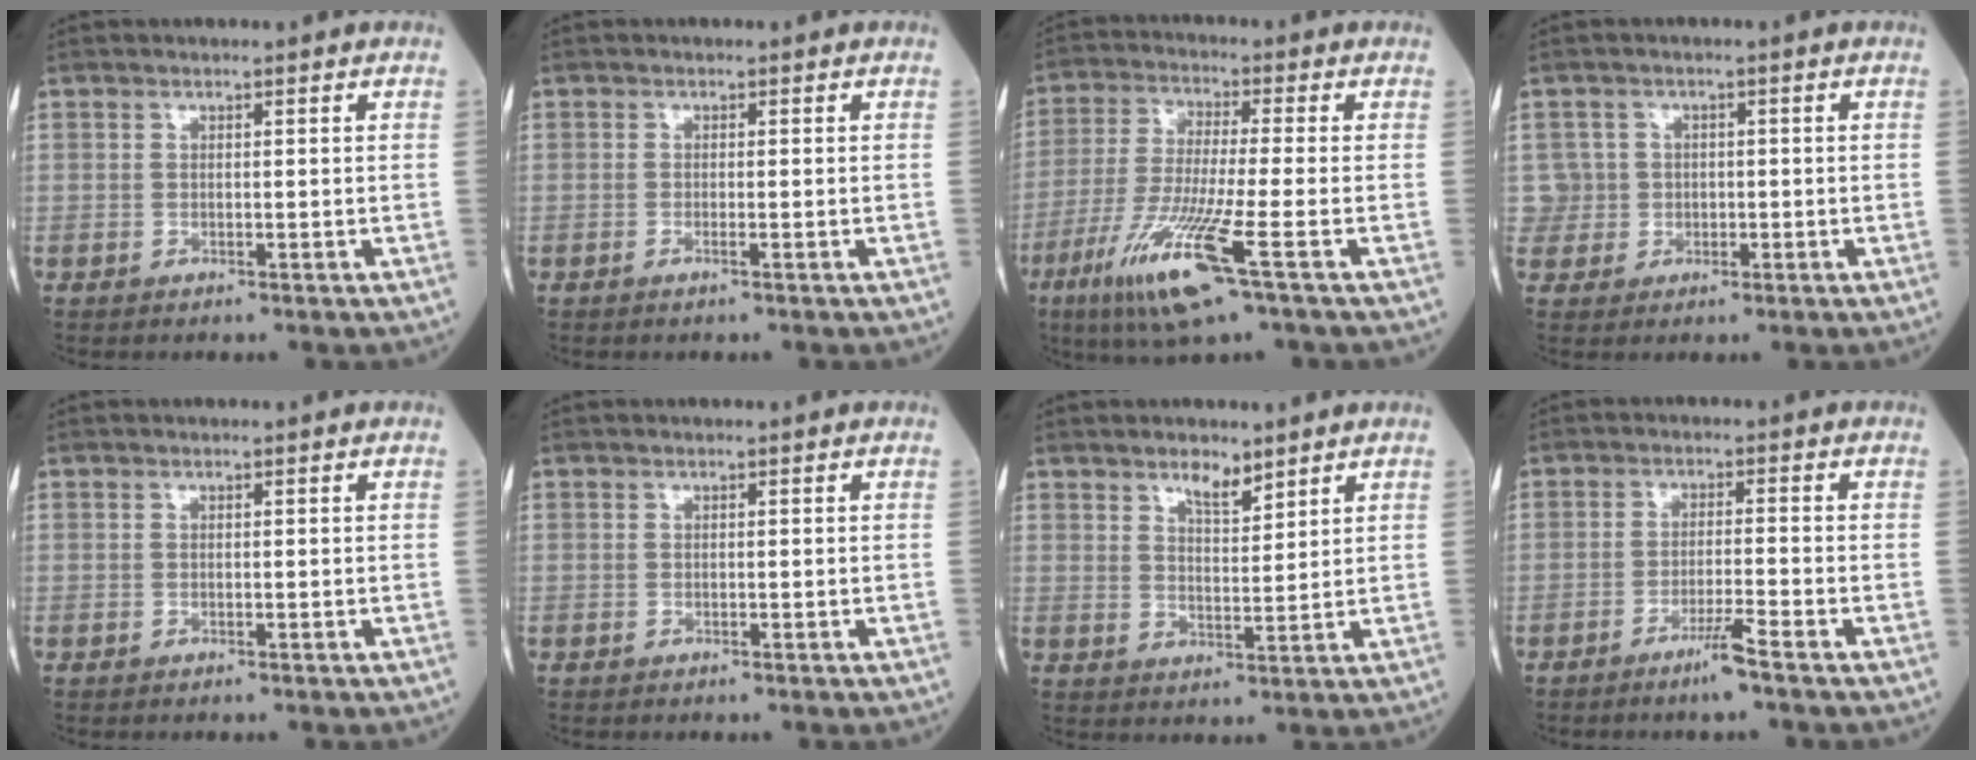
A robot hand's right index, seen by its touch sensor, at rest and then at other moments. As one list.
[{"total": 0.8, "force": [-0.4, -0.1, 0.6], "torque": [-0.012, -0.001, -0.007]}, {"total": 12.5, "force": [-5.9, 0.0, 11.0], "torque": [-0.233, -0.033, -0.111]}, {"total": 3.5, "force": [0.2, 3.5, -0.5], "torque": [0.024, 0.010, 0.003]}, {"total": 0.0}, {"total": 0.0}, {"total": 4.0, "force": [3.1, 1.2, 2.2], "torque": [-0.040, -0.004, 0.055]}, {"total": 3.9, "force": [-2.7, -0.6, 2.7], "torque": [-0.053, -0.007, -0.054]}]